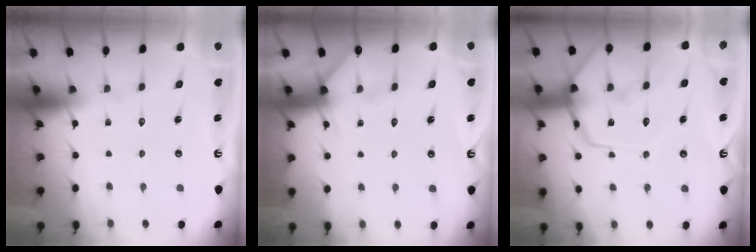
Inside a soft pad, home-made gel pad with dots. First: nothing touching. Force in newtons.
{"total": 5.1, "press": 5.1, "slide": 0.5}
{"total": 14.2, "press": 14.2, "slide": 1.3}